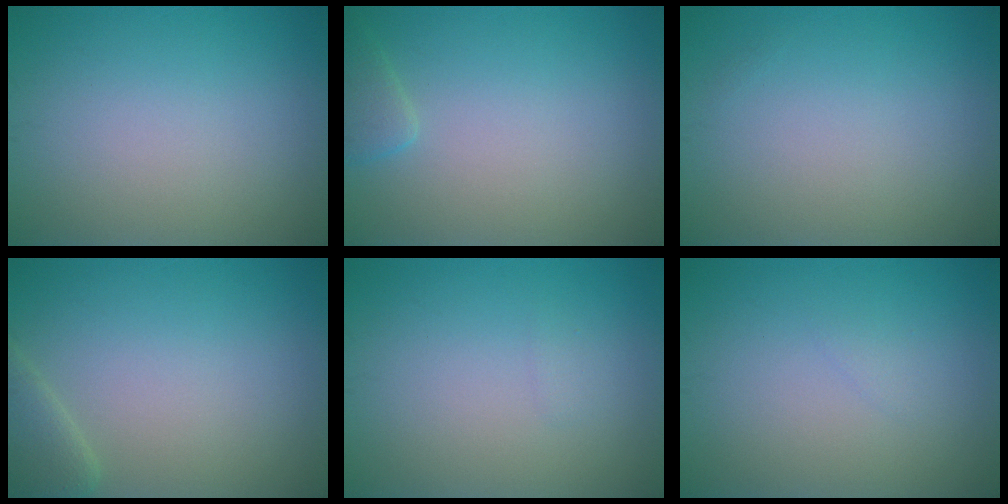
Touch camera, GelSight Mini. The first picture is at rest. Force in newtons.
{"total": 1.5, "press": 1.5, "slide": 0.1}
{"total": 0.0}
{"total": 2.5, "press": 2.5, "slide": 0.1}
{"total": 0.5, "press": 0.5, "slide": 0.0}
{"total": 0.5, "press": 0.5, "slide": 0.1}